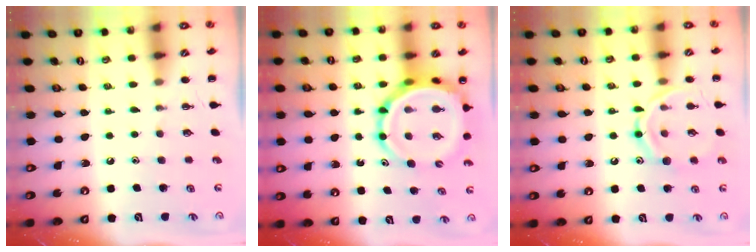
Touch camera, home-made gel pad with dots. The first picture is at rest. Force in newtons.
{"total": 9.1, "press": 8.7, "slide": 2.8}
{"total": 13.0, "press": 13.0, "slide": 0.8}